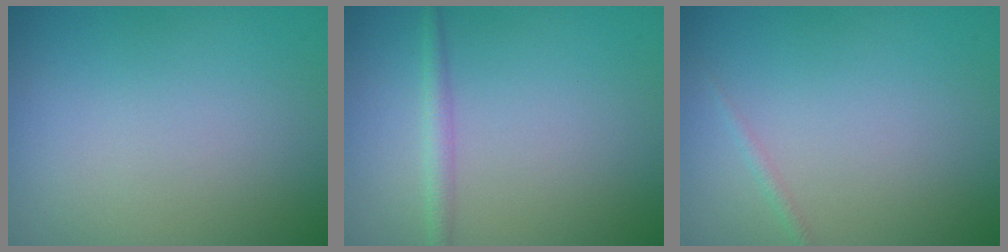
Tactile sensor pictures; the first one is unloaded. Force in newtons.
{"total": 1.6, "press": 1.6, "slide": 0.1}
{"total": 0.7, "press": 0.7, "slide": 0.0}